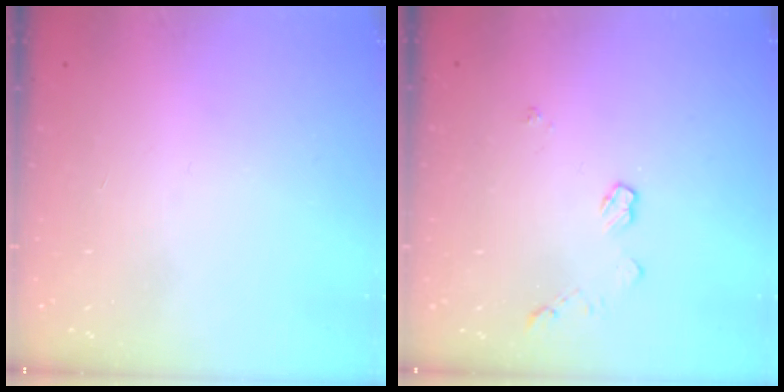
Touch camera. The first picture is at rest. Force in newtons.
{"total": 5.2, "press": 5.1, "slide": 0.7}